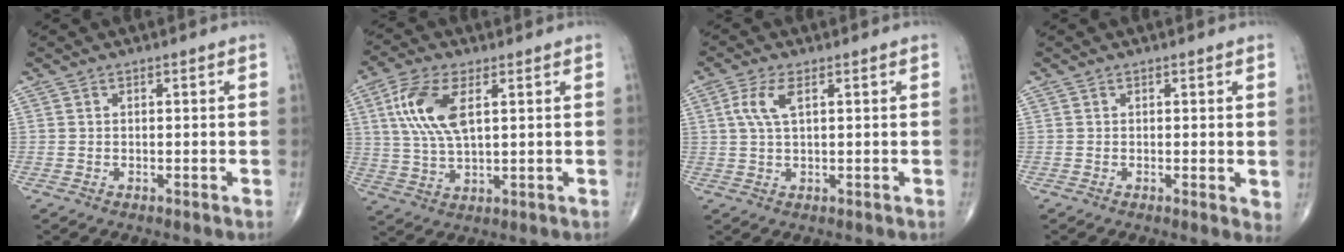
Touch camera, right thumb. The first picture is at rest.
{"total": 11.1, "force": [3.3, 4.9, 9.4], "torque": [-0.205, -0.002, 0.068]}
{"total": 4.7, "force": [1.5, 1.8, 4.1], "torque": [-0.101, 0.005, 0.030]}
{"total": 2.0, "force": [0.3, 0.7, 1.8], "torque": [-0.024, -0.008, 0.001]}